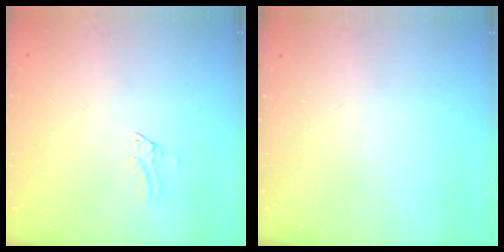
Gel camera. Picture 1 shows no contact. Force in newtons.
{"total": 0.0}